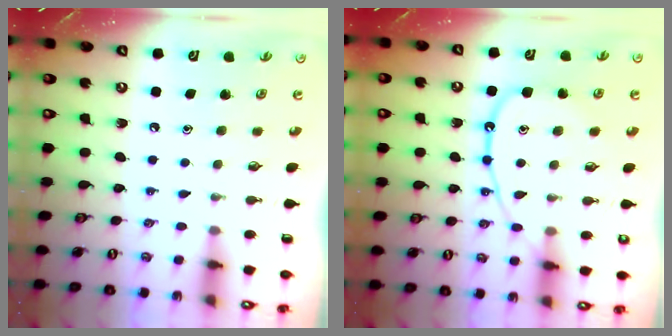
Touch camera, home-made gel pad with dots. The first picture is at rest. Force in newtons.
{"total": 13.7, "press": 13.6, "slide": 1.3}